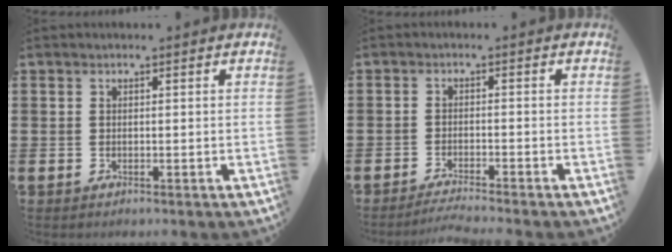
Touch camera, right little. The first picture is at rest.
{"total": 2.1, "force": [-2.0, -0.3, 0.5], "torque": [-0.008, 0.003, -0.039]}